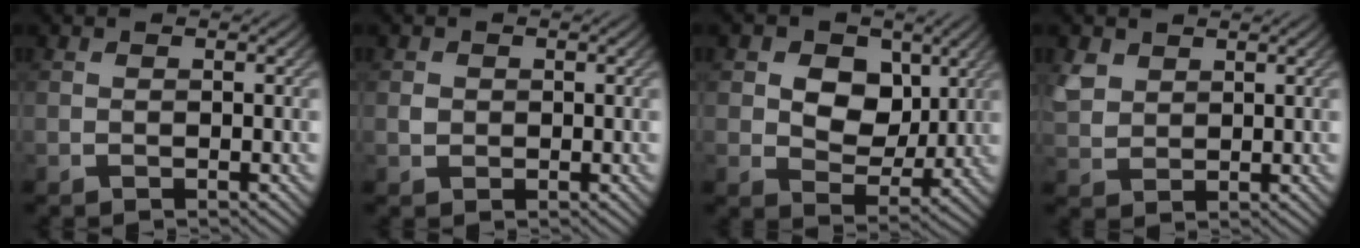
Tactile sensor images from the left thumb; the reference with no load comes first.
{"total": 0.8, "force": [0.3, 0.7, 0.1], "torque": [-0.001, 0.001, 0.003]}
{"total": 8.5, "force": [2.4, 6.3, 5.1], "torque": [-0.093, 0.002, 0.030]}
{"total": 3.1, "force": [2.2, 1.9, 1.2], "torque": [-0.039, 0.005, 0.051]}